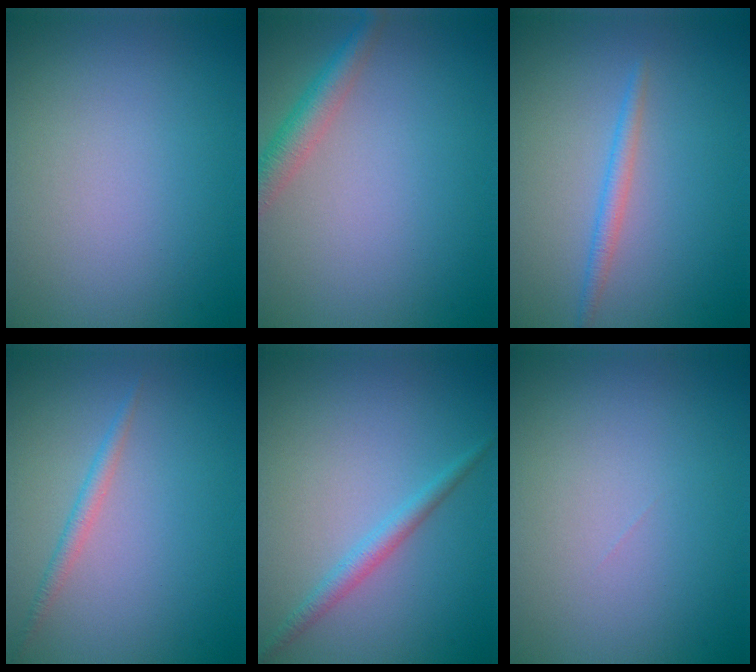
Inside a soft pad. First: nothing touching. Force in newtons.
{"total": 2.8, "press": 2.8, "slide": 0.1}
{"total": 1.6, "press": 1.6, "slide": 0.0}
{"total": 1.3, "press": 1.3, "slide": 0.1}
{"total": 1.8, "press": 1.8, "slide": 0.1}
{"total": 0.0}